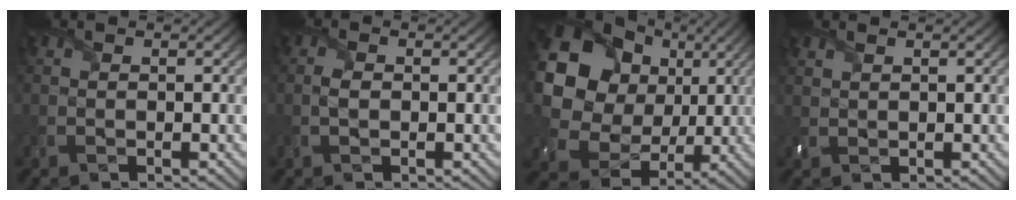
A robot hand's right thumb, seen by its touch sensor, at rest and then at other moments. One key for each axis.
{"total": 1.3, "fx": -0.1, "fy": 0.8, "fz": 1.0, "tx": -0.024, "ty": 0.003, "tz": -0.004}
{"total": 18.0, "fx": 4.4, "fy": 15.3, "fz": 8.4, "tx": -0.246, "ty": 0.019, "tz": 0.098}
{"total": 1.3, "fx": 1.0, "fy": 0.5, "fz": 0.6, "tx": -0.023, "ty": 0.002, "tz": 0.023}